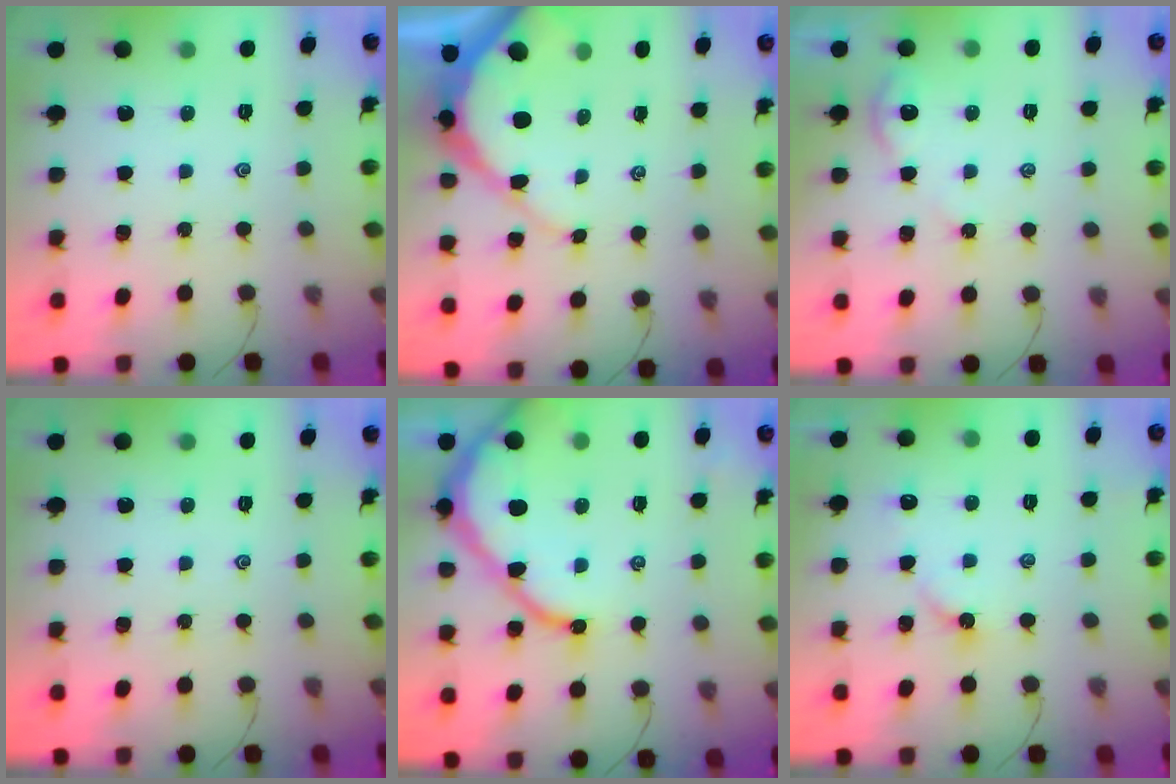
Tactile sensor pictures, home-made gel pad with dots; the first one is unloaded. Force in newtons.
{"total": 7.8, "press": 7.7, "slide": 0.7}
{"total": 2.9, "press": 2.9, "slide": 0.3}
{"total": 0.0}
{"total": 12.5, "press": 12.5, "slide": 1.0}
{"total": 2.2, "press": 2.2, "slide": 0.4}